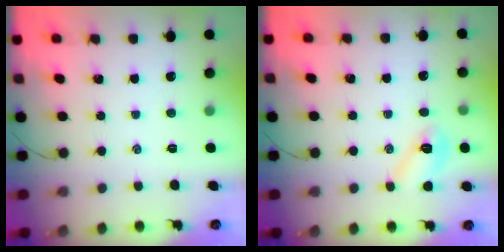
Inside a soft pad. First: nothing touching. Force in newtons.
{"total": 6.0, "press": 5.9, "slide": 0.8}